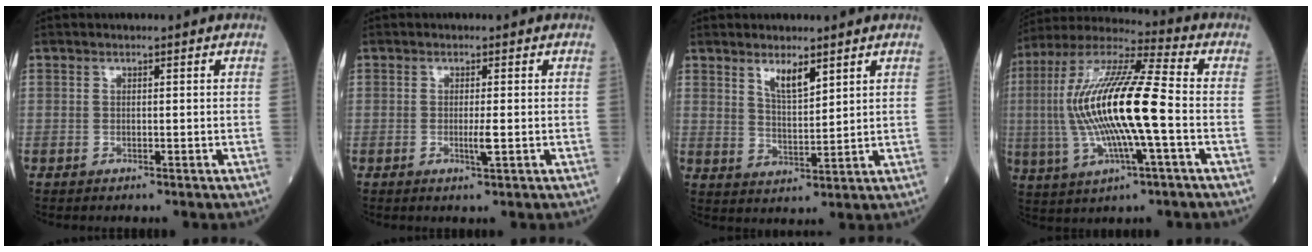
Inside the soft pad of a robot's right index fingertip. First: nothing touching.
{"total": 1.9, "force": [-0.4, -0.2, 1.9], "torque": [-0.035, -0.005, -0.006]}
{"total": 4.6, "force": [3.1, 1.1, 3.3], "torque": [-0.065, -0.006, 0.061]}
{"total": 18.9, "force": [-1.6, 2.1, 18.7], "torque": [-0.383, 0.006, -0.034]}